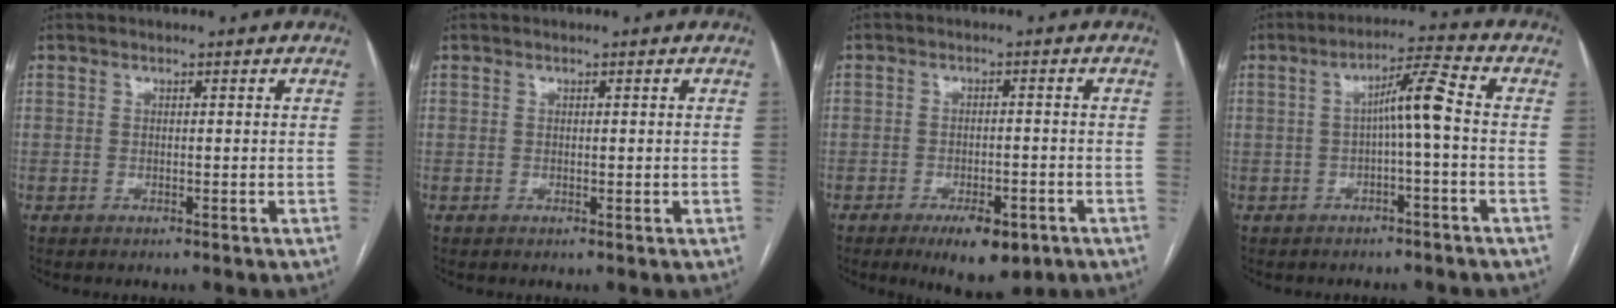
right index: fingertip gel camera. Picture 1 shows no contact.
{"total": 0.6, "force": [0.2, 0.4, 0.4], "torque": [-0.005, -0.002, 0.005]}
{"total": 7.2, "force": [-4.2, 2.7, 5.2], "torque": [-0.077, -0.006, -0.055]}
{"total": 5.7, "force": [-0.3, -0.1, 5.7], "torque": [-0.093, 0.020, -0.003]}